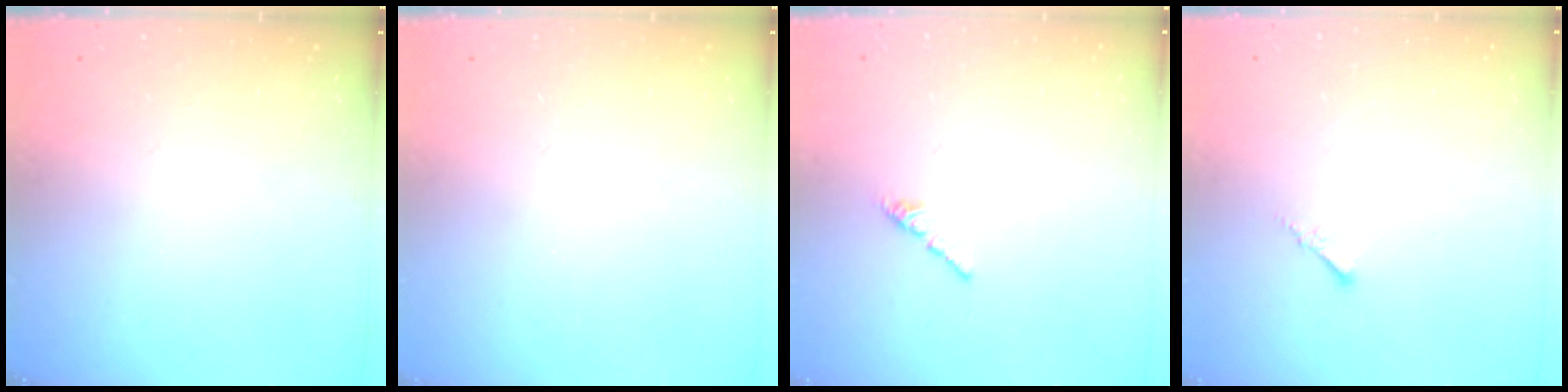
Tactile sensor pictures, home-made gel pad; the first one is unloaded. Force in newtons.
{"total": 0.0}
{"total": 1.3, "press": 1.2, "slide": 0.4}
{"total": 0.5, "press": 0.4, "slide": 0.3}